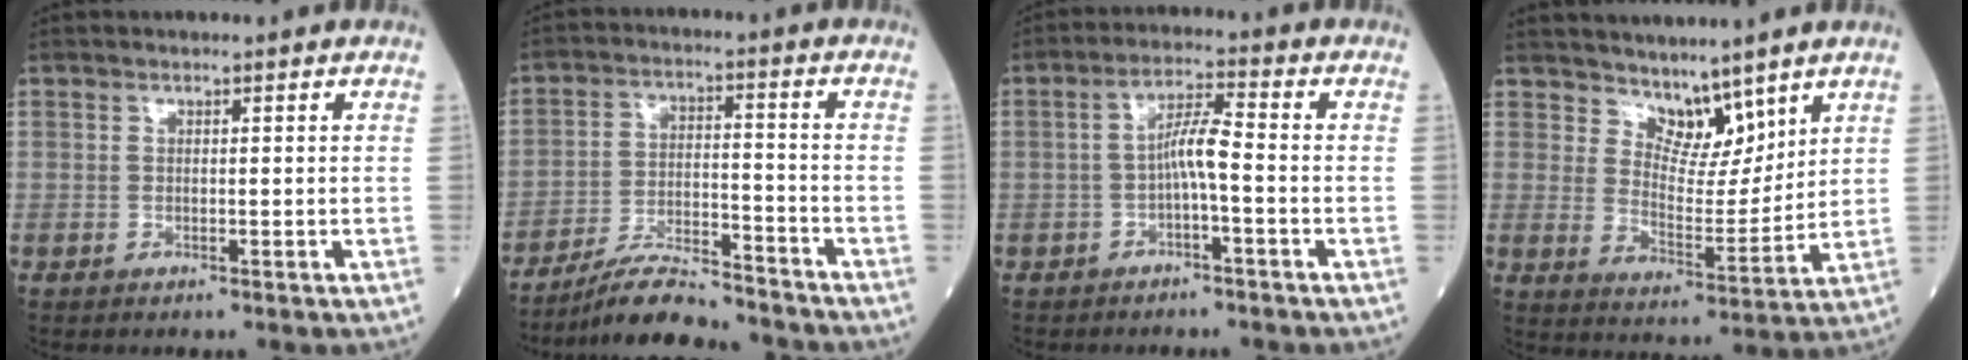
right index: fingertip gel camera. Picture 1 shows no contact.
{"total": 10.8, "force": [-10.0, 1.1, 3.8], "torque": [-0.067, -0.001, -0.175]}
{"total": 4.7, "force": [-1.2, 0.3, 4.5], "torque": [-0.084, 0.014, -0.020]}
{"total": 6.9, "force": [5.8, 2.9, 2.3], "torque": [-0.037, -0.001, 0.113]}